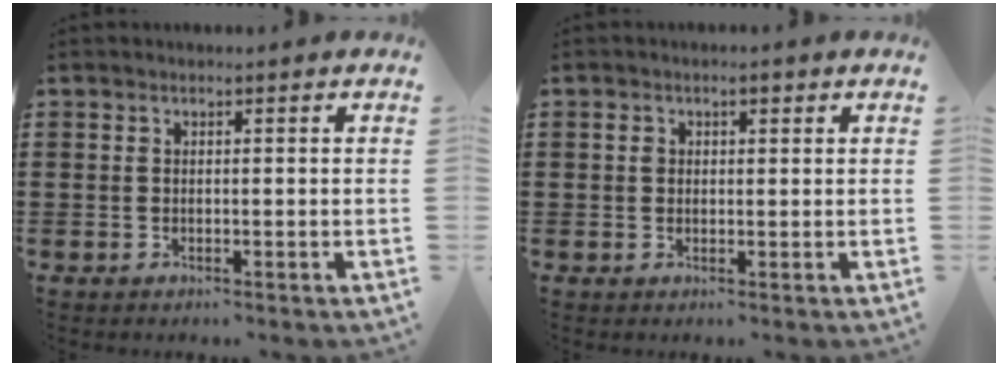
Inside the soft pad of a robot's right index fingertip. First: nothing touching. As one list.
[{"total": 1.9, "force": [0.4, 1.3, 1.2], "torque": [-0.027, 0.010, 0.005]}]